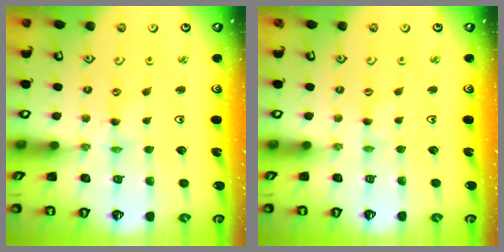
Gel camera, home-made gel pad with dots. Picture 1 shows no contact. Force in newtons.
{"total": 0.0}